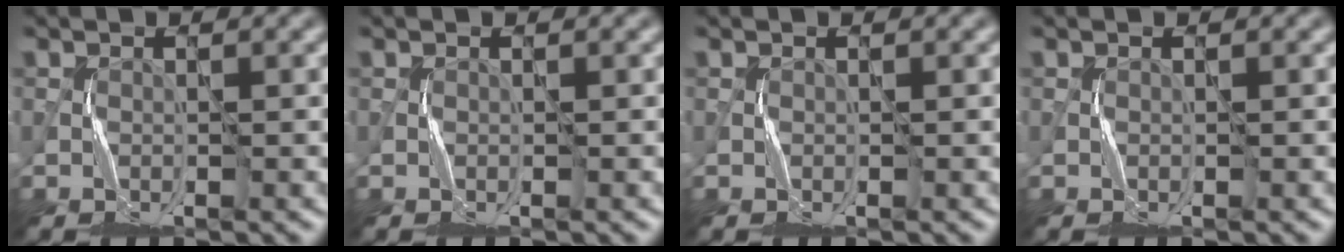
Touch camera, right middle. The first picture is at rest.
{"total": 0.0}
{"total": 0.0}
{"total": 0.0}